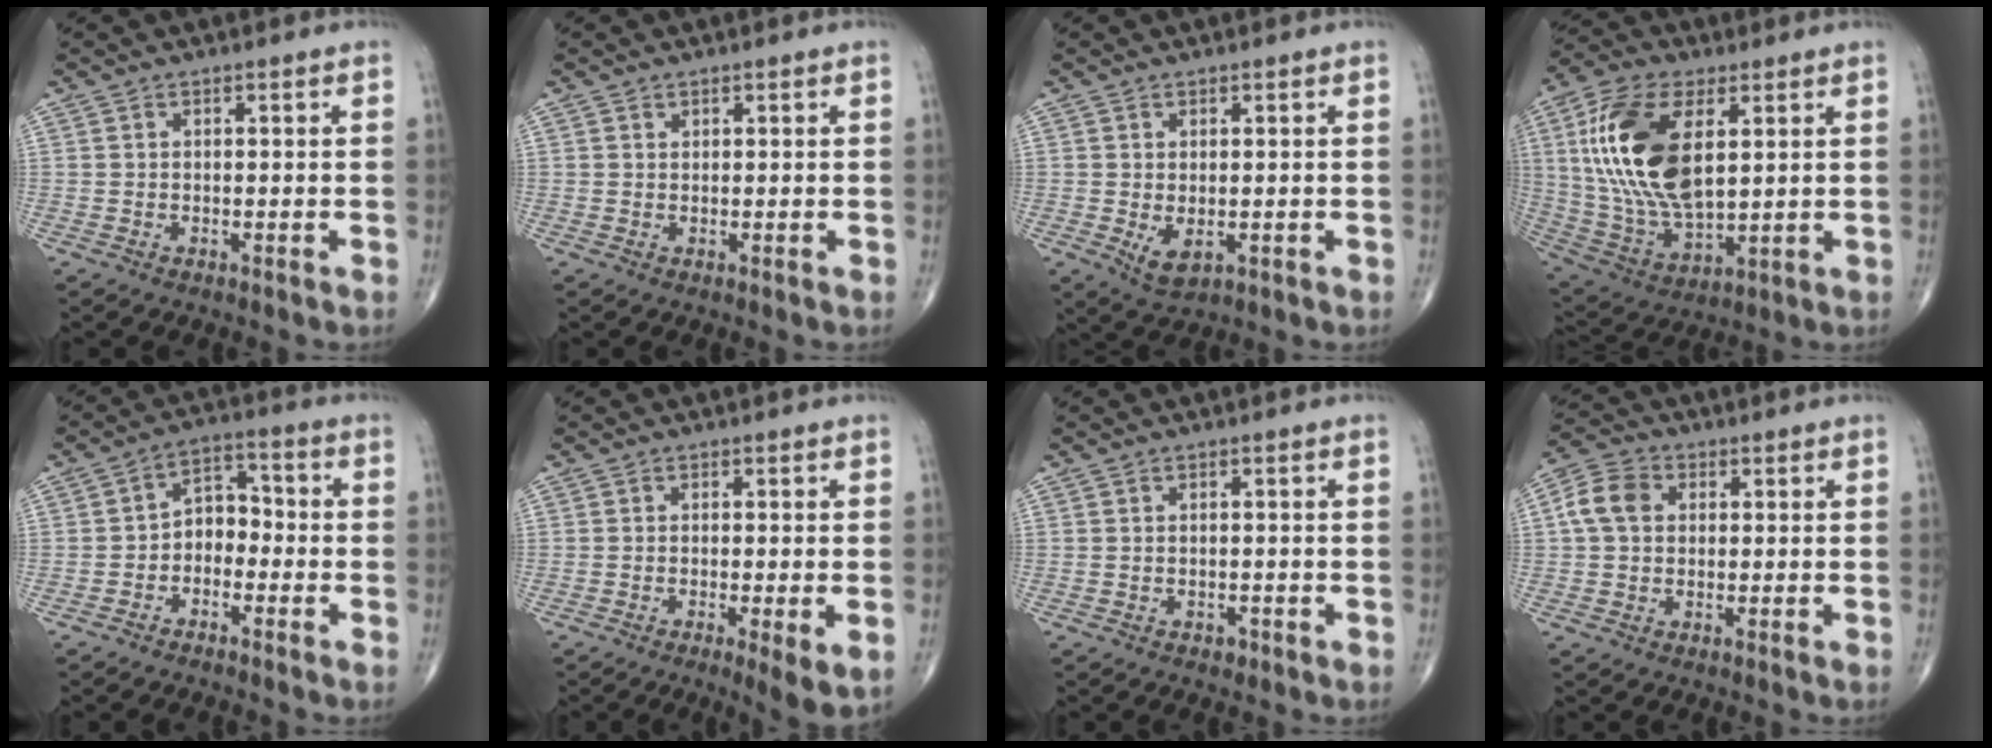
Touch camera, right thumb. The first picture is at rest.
{"total": 0.5, "force": [0.4, 0.4, 0.1], "torque": [0.002, -0.002, 0.005]}
{"total": 3.8, "force": [-0.6, 2.1, 3.1], "torque": [-0.046, -0.009, 0.002]}
{"total": 20.8, "force": [5.0, 10.7, 17.2], "torque": [-0.342, -0.016, 0.096]}
{"total": 5.9, "force": [-1.9, 4.3, 3.6], "torque": [-0.035, 0.036, -0.048]}
{"total": 5.4, "force": [-1.6, 1.0, 5.1], "torque": [-0.084, -0.017, -0.028]}
{"total": 1.0, "force": [-0.6, 0.6, 0.5], "torque": [-0.005, 0.001, -0.008]}
{"total": 6.8, "force": [1.1, 5.2, 4.3], "torque": [-0.080, 0.017, 0.014]}